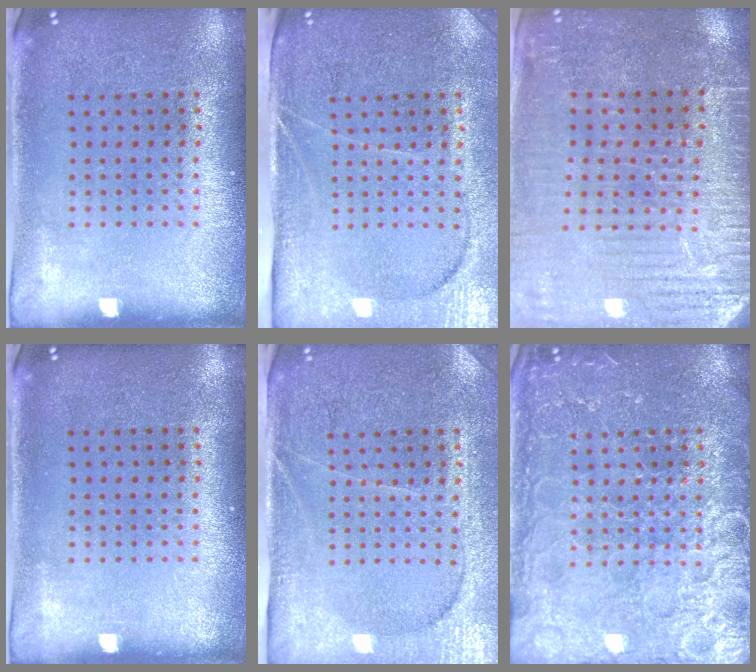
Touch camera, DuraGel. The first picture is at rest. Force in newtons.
{"total": 3.8, "press": 3.3, "slide": 2.0}
{"total": 3.5, "press": 3.4, "slide": 0.7}
{"total": 0.0}
{"total": 4.0, "press": 3.6, "slide": 1.7}
{"total": 6.6, "press": 6.6, "slide": 0.9}